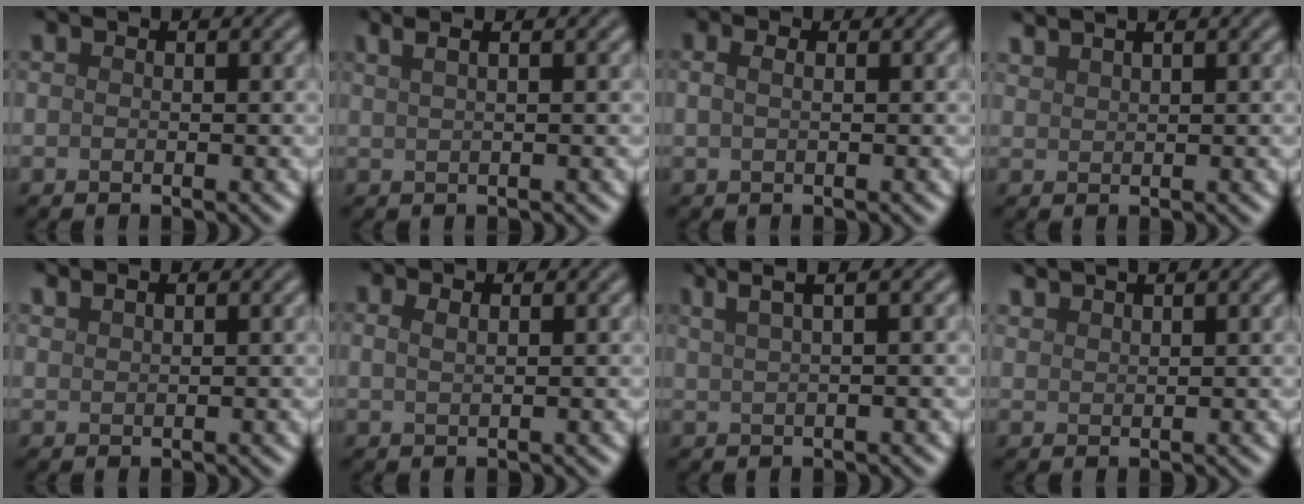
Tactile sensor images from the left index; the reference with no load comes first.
{"total": 4.6, "force": [2.6, 2.2, 3.1], "torque": [-0.022, 0.033, 0.007]}
{"total": 2.4, "force": [1.1, 1.3, 1.7], "torque": [-0.017, 0.009, -0.005]}
{"total": 2.9, "force": [2.3, 0.9, 1.6], "torque": [-0.008, 0.014, 0.018]}
{"total": 1.0, "force": [1.0, 0.1, 0.2], "torque": [-0.005, 0.000, 0.018]}
{"total": 1.6, "force": [0.9, 0.7, 1.1], "torque": [-0.010, 0.003, 0.003]}
{"total": 4.5, "force": [2.9, 1.3, 3.2], "torque": [-0.040, 0.018, 0.022]}
{"total": 2.1, "force": [1.9, 0.4, 0.8], "torque": [-0.009, 0.009, 0.029]}